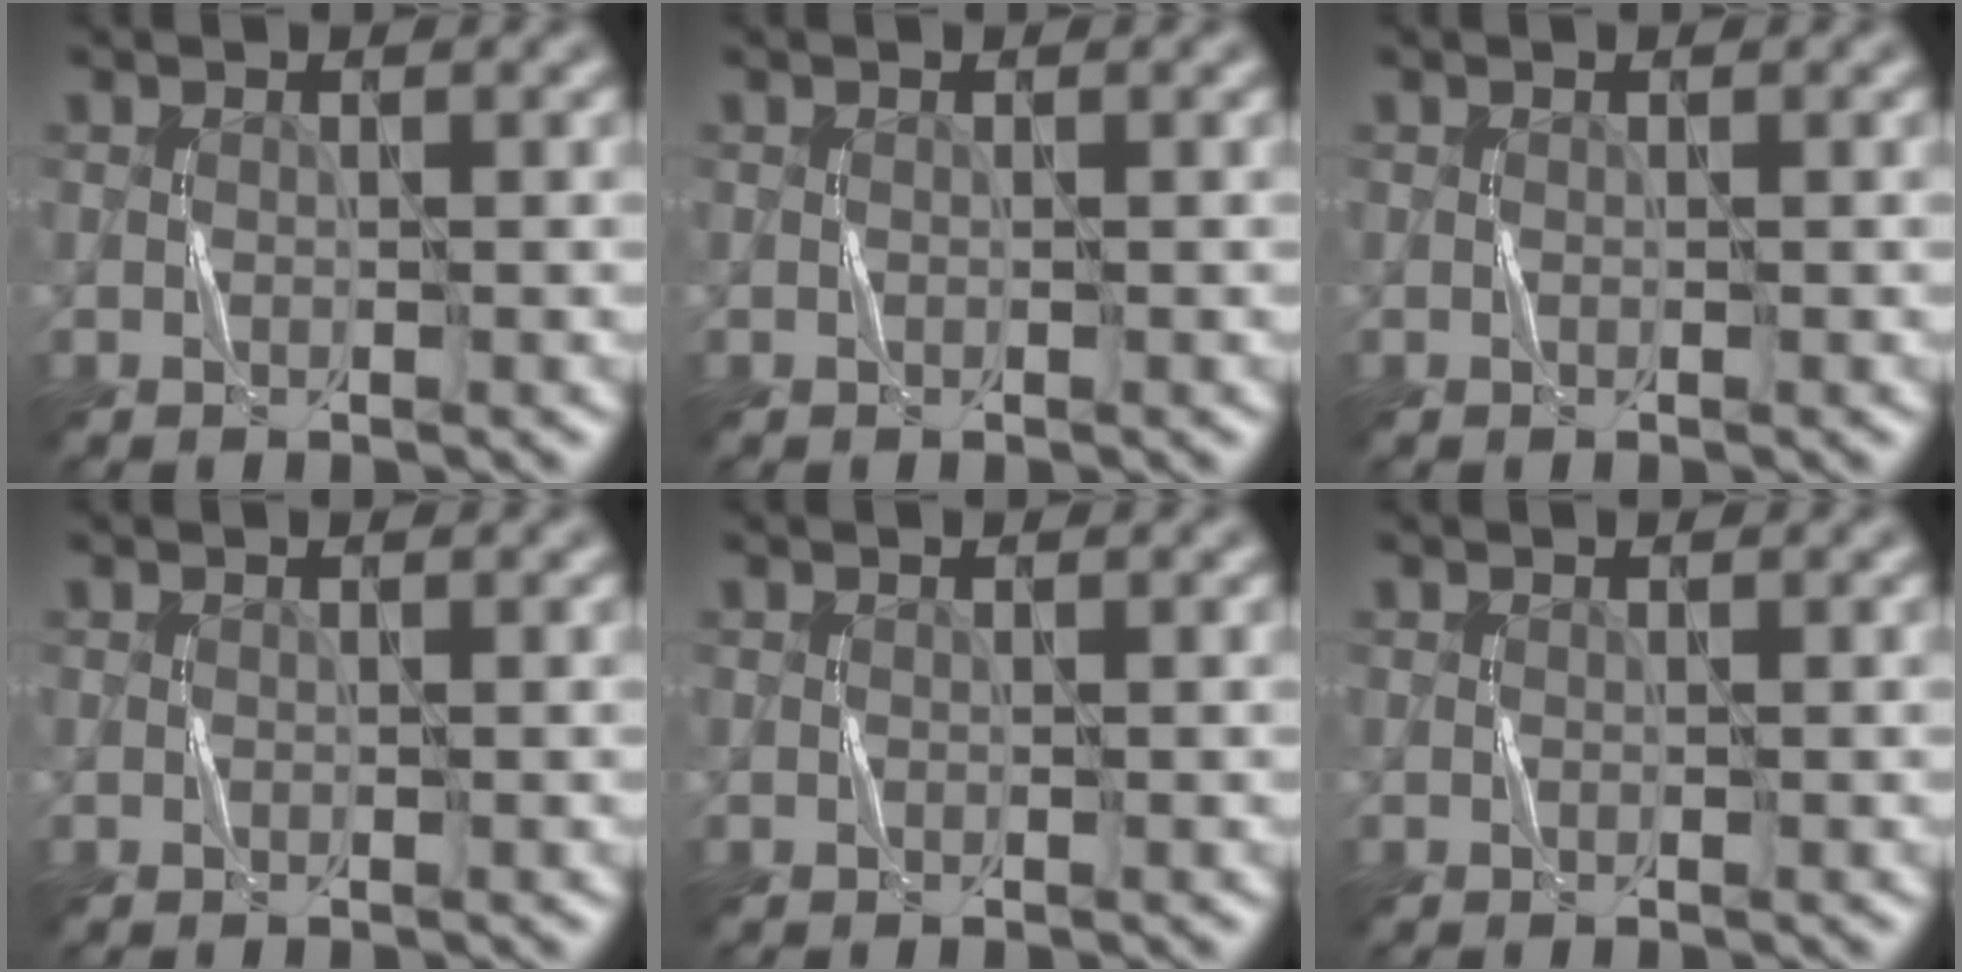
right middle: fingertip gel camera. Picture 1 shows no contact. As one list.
[{"total": 0.0}, {"total": 0.0}, {"total": 0.0}, {"total": 0.0}, {"total": 0.0}]